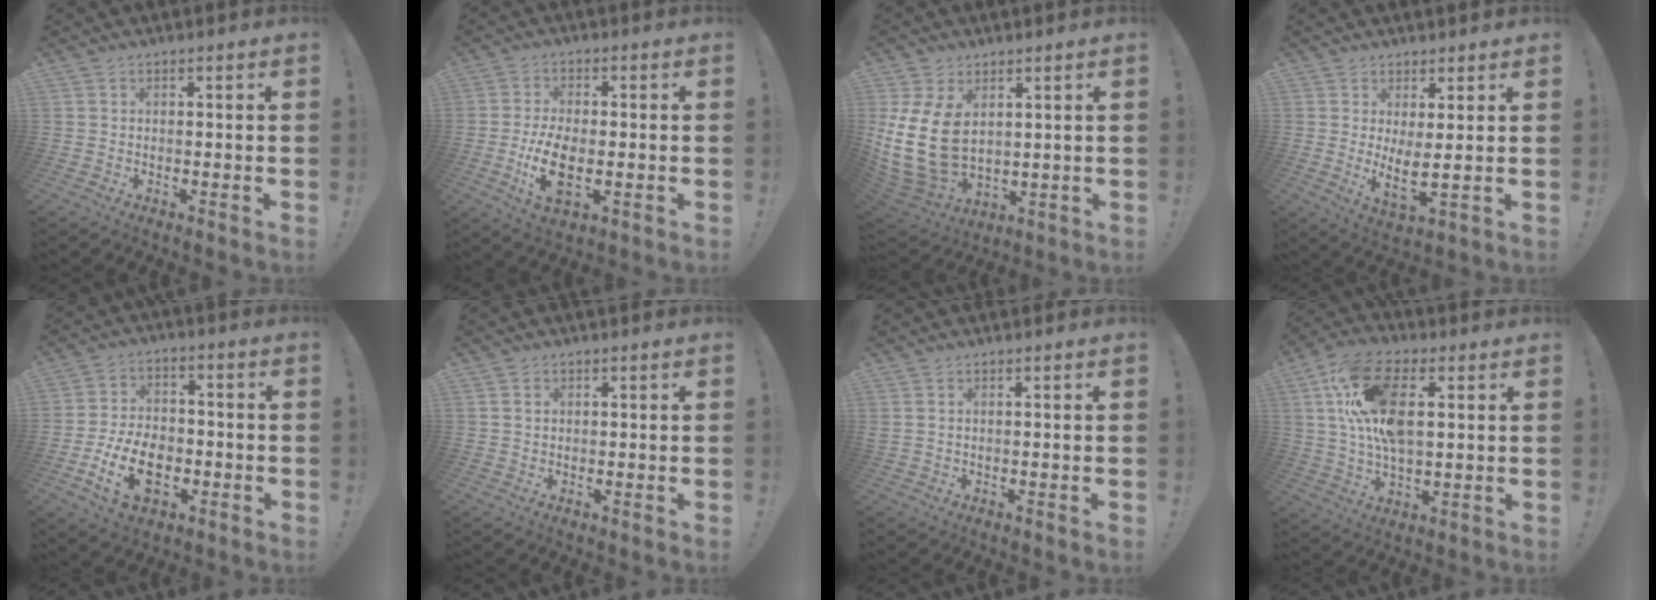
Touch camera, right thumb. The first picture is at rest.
{"total": 9.8, "force": [-2.2, 5.2, 8.0], "torque": [-0.155, -0.004, -0.035]}
{"total": 15.7, "force": [2.6, 10.9, 11.1], "torque": [-0.236, -0.025, 0.057]}
{"total": 5.7, "force": [2.2, 0.7, 5.3], "torque": [-0.072, -0.033, 0.041]}
{"total": 14.4, "force": [-5.2, 9.6, 9.4], "torque": [-0.165, 0.031, -0.086]}
{"total": 1.3, "force": [0.6, 1.1, 0.6], "torque": [-0.008, 0.003, 0.009]}
{"total": 0.6, "force": [0.4, 0.1, 0.5], "torque": [-0.015, 0.001, 0.008]}
{"total": 17.5, "force": [4.3, 9.0, 14.3], "torque": [-0.281, -0.001, 0.073]}